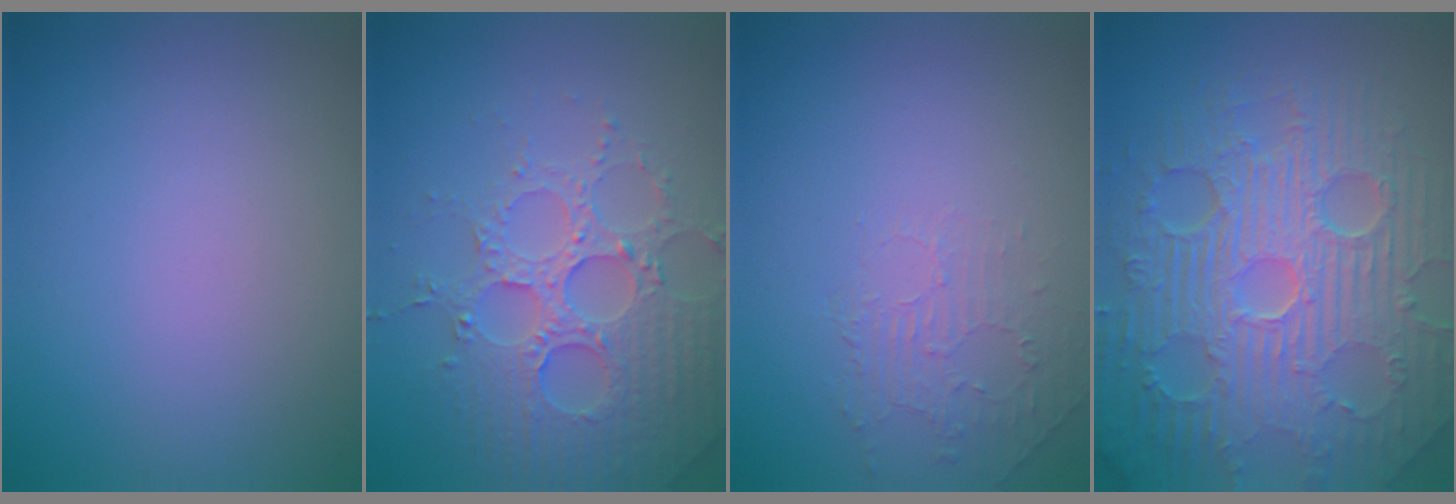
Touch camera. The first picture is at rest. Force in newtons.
{"total": 4.9, "press": 4.7, "slide": 1.4}
{"total": 1.9, "press": 0.3, "slide": 1.9}
{"total": 11.5, "press": 7.4, "slide": 8.8}